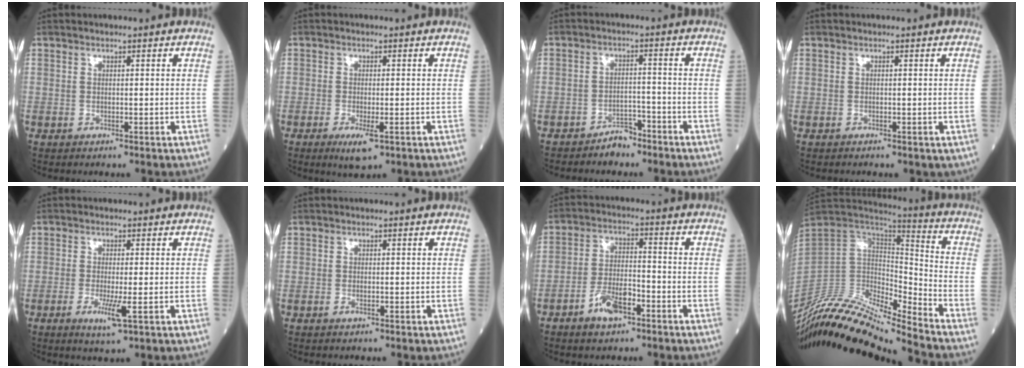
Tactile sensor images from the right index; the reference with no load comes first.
{"total": 3.8, "force": [-1.7, 0.9, 3.2], "torque": [-0.057, -0.008, -0.024]}
{"total": 3.4, "force": [-2.9, 1.6, 0.9], "torque": [-0.016, 0.007, -0.048]}
{"total": 1.4, "force": [-0.9, 0.7, 0.8], "torque": [-0.011, -0.001, -0.009]}
{"total": 4.0, "force": [-1.3, 0.1, 3.8], "torque": [-0.071, -0.010, -0.022]}
{"total": 0.6, "force": [-0.3, 0.0, 0.5], "torque": [-0.014, -0.001, -0.005]}
{"total": 6.7, "force": [-3.8, 2.4, 4.9], "torque": [-0.101, 0.006, -0.070]}
{"total": 20.0, "force": [-18.8, 0.9, 6.8], "torque": [-0.131, 0.036, -0.333]}